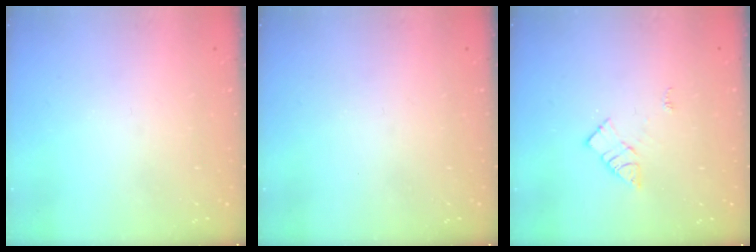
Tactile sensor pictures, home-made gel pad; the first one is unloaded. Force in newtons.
{"total": 0.0}
{"total": 7.5, "press": 7.5, "slide": 0.3}